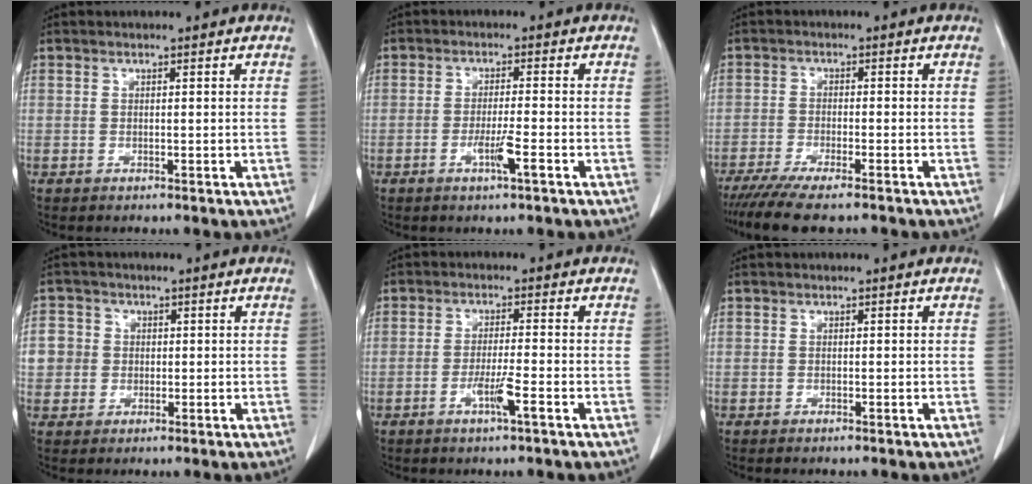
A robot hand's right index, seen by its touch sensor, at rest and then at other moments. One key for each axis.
{"total": 3.8, "fx": -1.7, "fy": -0.3, "fz": 3.4, "tx": -0.064, "ty": -0.008, "tz": -0.031}
{"total": 8.9, "fx": -7.4, "fy": 0.7, "fz": 5.0, "tx": -0.076, "ty": -0.020, "tz": -0.119}
{"total": 4.9, "fx": 0.3, "fy": 4.8, "fz": 0.9, "tx": -0.017, "ty": 0.013, "tz": 0.007}
{"total": 4.0, "fx": -1.8, "fy": -0.4, "fz": 3.5, "tx": -0.068, "ty": -0.008, "tz": -0.035}
{"total": 0.0}